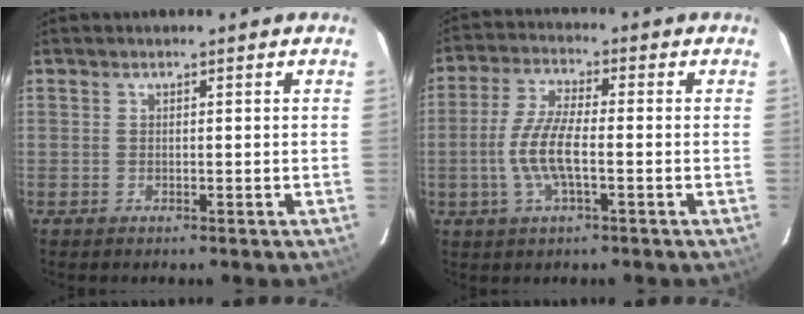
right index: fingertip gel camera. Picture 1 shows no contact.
{"total": 8.5, "force": [-1.9, 2.2, 8.0], "torque": [-0.167, 0.000, -0.040]}